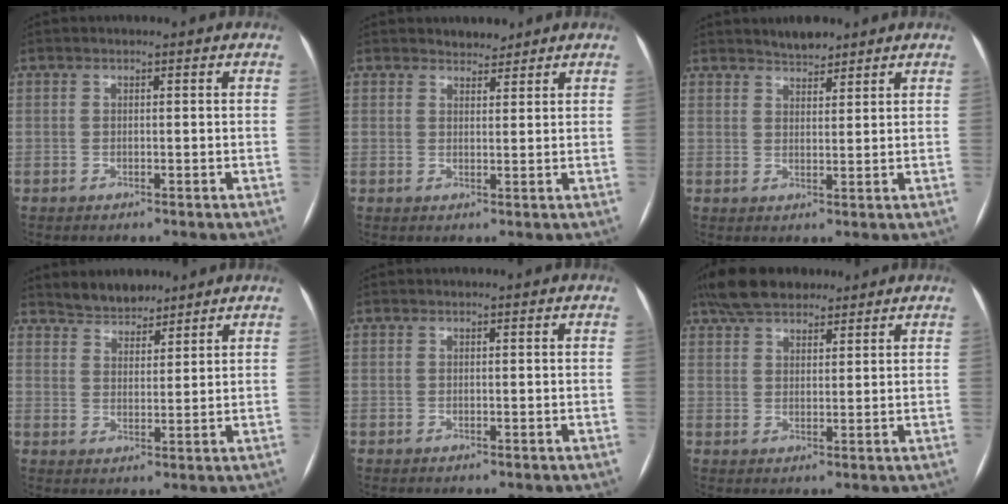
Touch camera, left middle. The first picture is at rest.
{"total": 2.2, "force": [2.0, 0.9, 0.2], "torque": [-0.002, 0.002, 0.032]}
{"total": 3.2, "force": [2.9, 0.9, 0.9], "torque": [-0.016, 0.004, 0.047]}
{"total": 4.9, "force": [4.5, 1.8, 0.8], "torque": [-0.015, 0.009, 0.082]}
{"total": 0.0}
{"total": 9.4, "force": [7.5, 3.8, 4.2], "torque": [-0.069, 0.033, 0.132]}